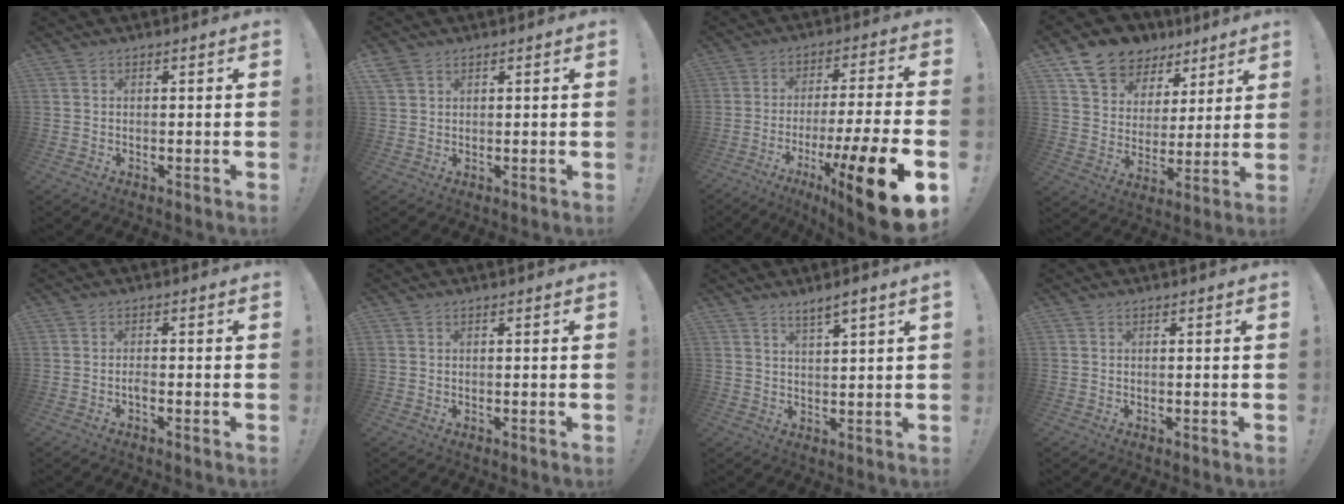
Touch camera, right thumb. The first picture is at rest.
{"total": 3.0, "force": [2.2, 1.7, 1.1], "torque": [-0.017, -0.010, 0.041]}
{"total": 20.0, "force": [-9.8, 1.9, 17.3], "torque": [-0.273, 0.051, -0.152]}
{"total": 11.8, "force": [8.3, 7.8, 3.0], "torque": [-0.055, -0.056, 0.160]}
{"total": 1.6, "force": [-1.2, 0.2, 1.1], "torque": [-0.026, 0.003, -0.020]}
{"total": 0.0}
{"total": 3.7, "force": [2.8, -0.4, 2.4], "torque": [-0.040, -0.018, 0.046]}
{"total": 0.0}